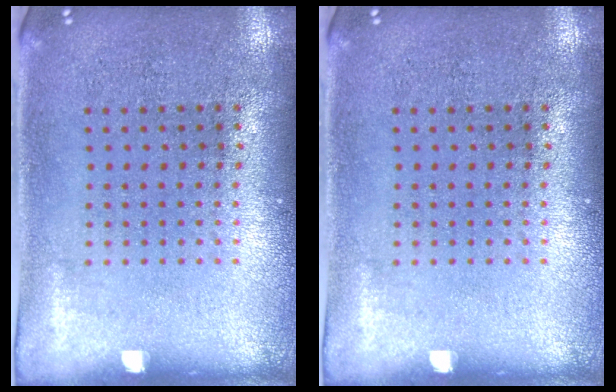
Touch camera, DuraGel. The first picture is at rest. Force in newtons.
{"total": 0.0}